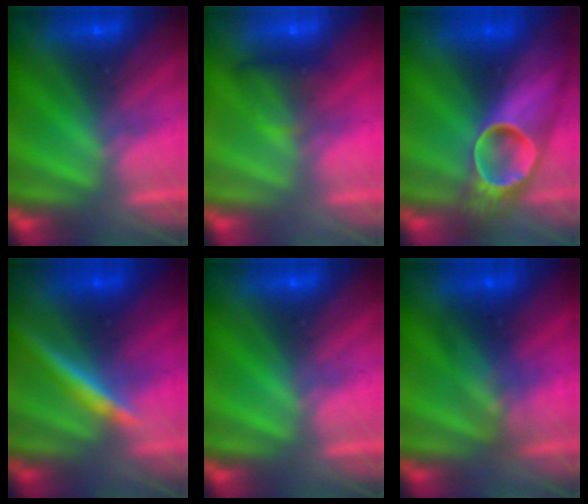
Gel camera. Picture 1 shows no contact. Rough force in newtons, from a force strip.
{"total": 7.2}
{"total": 6.9}
{"total": 4.8}
{"total": 0.0}
{"total": 2.9}